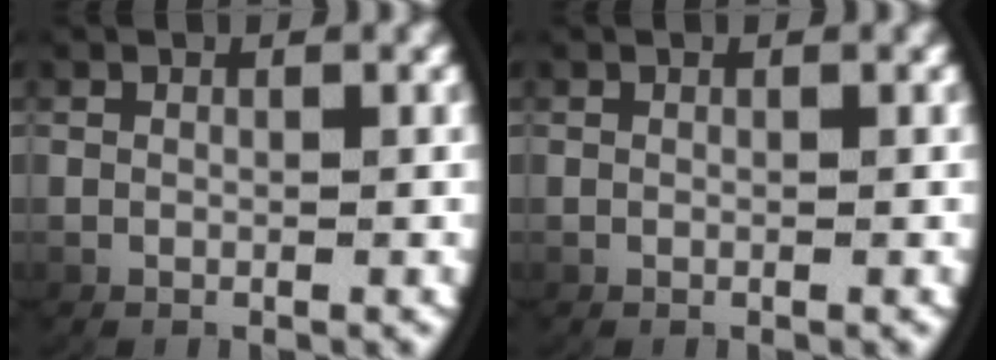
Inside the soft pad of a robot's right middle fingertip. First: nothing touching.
{"total": 0.0}